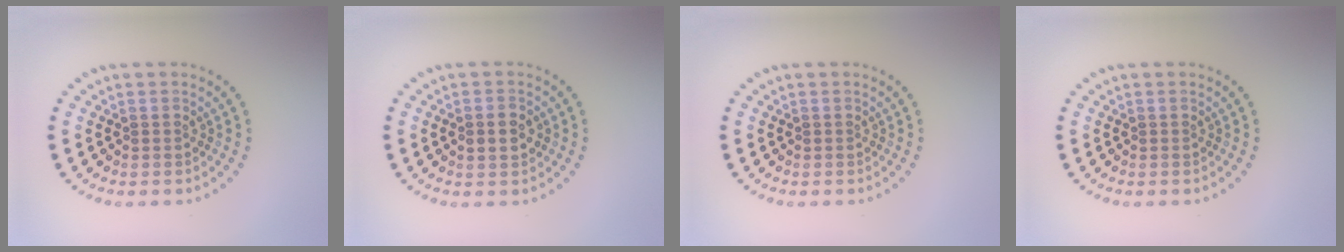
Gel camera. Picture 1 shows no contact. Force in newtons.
{"total": 2.5, "press": 2.5, "slide": 0.0}
{"total": 0.0}
{"total": 0.0}